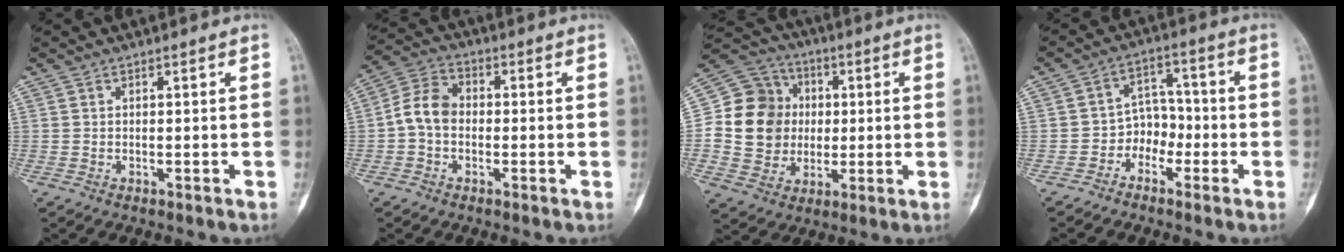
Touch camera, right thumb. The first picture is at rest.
{"total": 7.1, "force": [-0.9, 5.3, 4.6], "torque": [-0.078, 0.025, -0.032]}
{"total": 15.4, "force": [0.8, 14.0, 6.5], "torque": [-0.084, 0.021, 0.019]}
{"total": 5.7, "force": [-2.8, 4.5, 2.1], "torque": [0.010, 0.034, -0.059]}